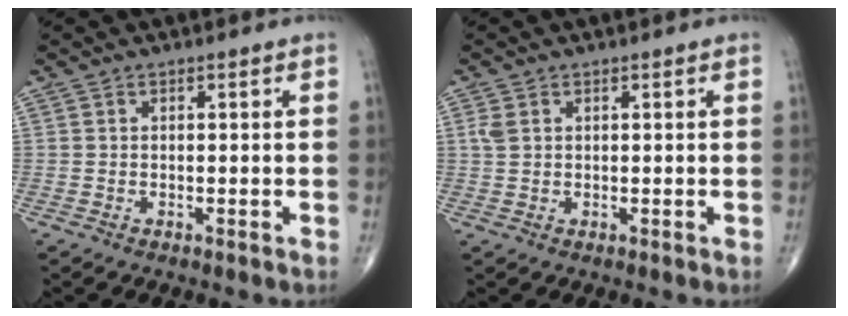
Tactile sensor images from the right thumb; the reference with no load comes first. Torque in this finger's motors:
{"motor_torque": [-0.05, 0.02, 0.19, 0.10, 0.01]}